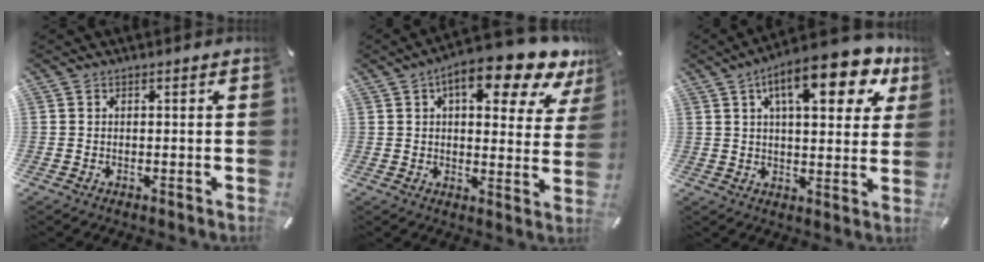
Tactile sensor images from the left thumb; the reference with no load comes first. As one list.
[{"total": 14.1, "force": [9.1, 5.1, 9.4], "torque": [-0.127, -0.055, 0.145]}, {"total": 17.6, "force": [8.8, 6.6, 13.7], "torque": [-0.205, -0.027, 0.136]}]